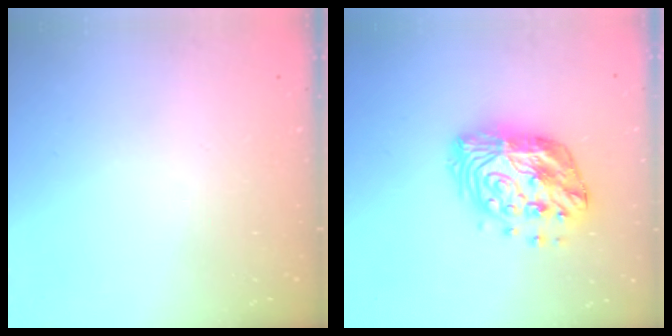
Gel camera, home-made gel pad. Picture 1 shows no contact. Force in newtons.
{"total": 15.8, "press": 15.7, "slide": 1.3}